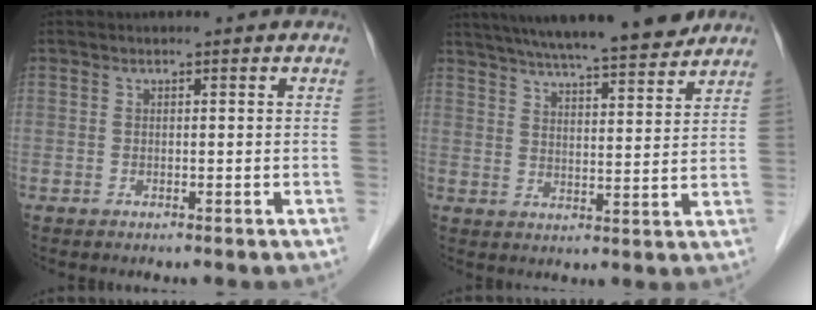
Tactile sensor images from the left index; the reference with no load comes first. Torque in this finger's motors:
{"motor_torque": [0.15, -0.28, 0.76, 0.08]}